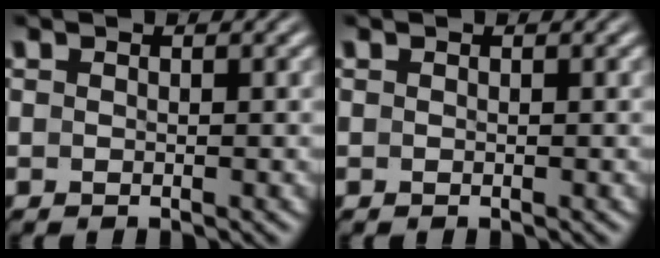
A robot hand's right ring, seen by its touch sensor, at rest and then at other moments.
{"total": 0.0}